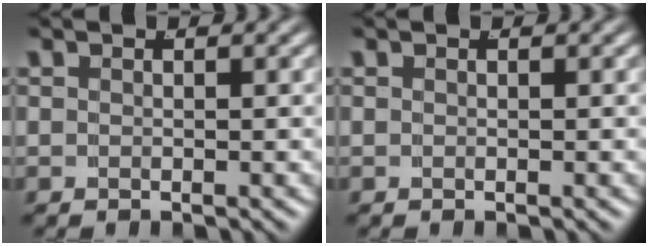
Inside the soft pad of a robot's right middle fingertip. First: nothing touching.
{"total": 0.0}